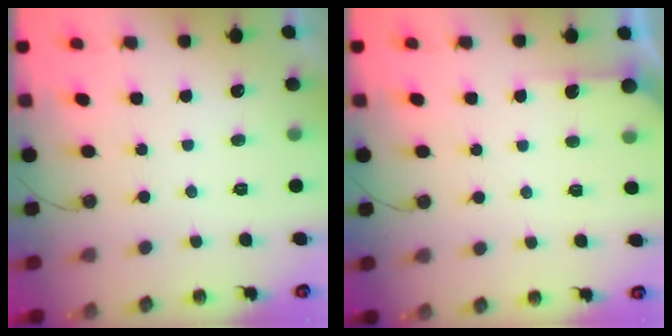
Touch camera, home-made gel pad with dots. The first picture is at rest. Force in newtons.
{"total": 4.5, "press": 4.5, "slide": 0.3}